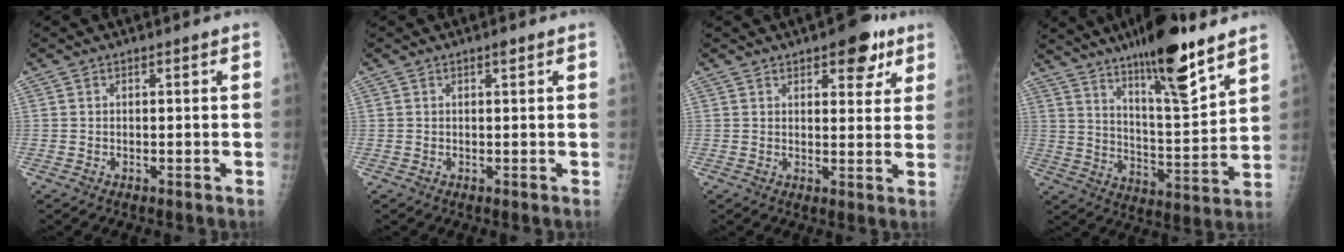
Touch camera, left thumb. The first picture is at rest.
{"total": 0.8, "force": [0.5, 0.2, 0.6], "torque": [-0.010, -0.001, 0.007]}
{"total": 7.8, "force": [4.5, 3.8, 5.2], "torque": [-0.035, -0.017, 0.054]}
{"total": 17.6, "force": [12.2, 3.1, 12.4], "torque": [-0.177, -0.076, 0.201]}